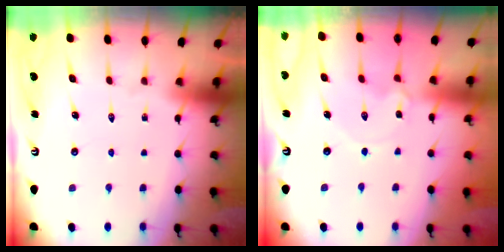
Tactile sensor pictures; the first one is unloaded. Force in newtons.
{"total": 1.8, "press": 1.8, "slide": 0.3}